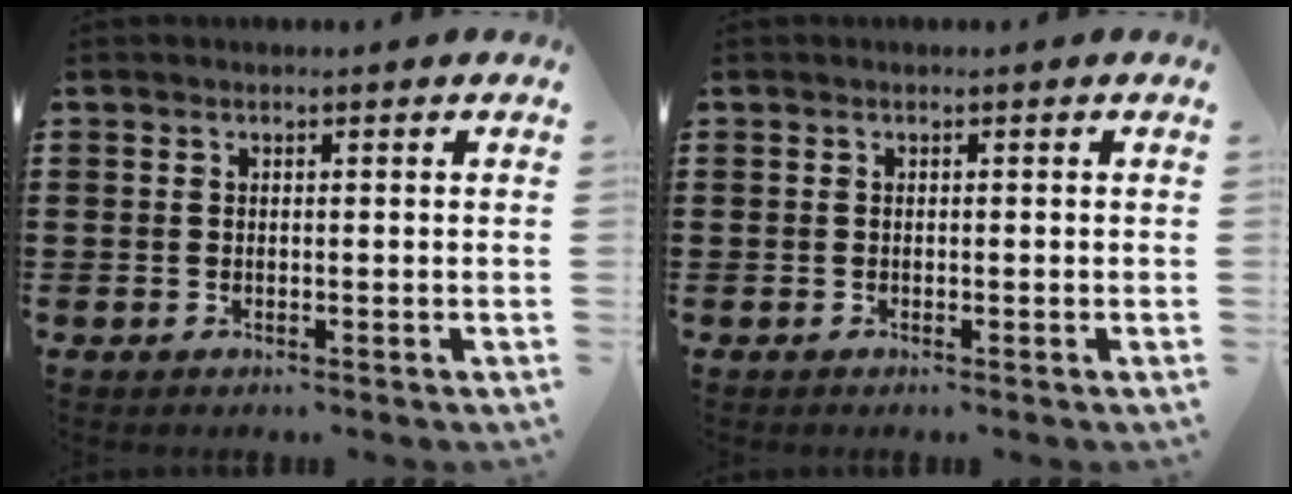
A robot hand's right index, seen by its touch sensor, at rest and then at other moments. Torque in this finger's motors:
{"motor_torque": [-0.63, 0.85, -1.05, -0.21]}